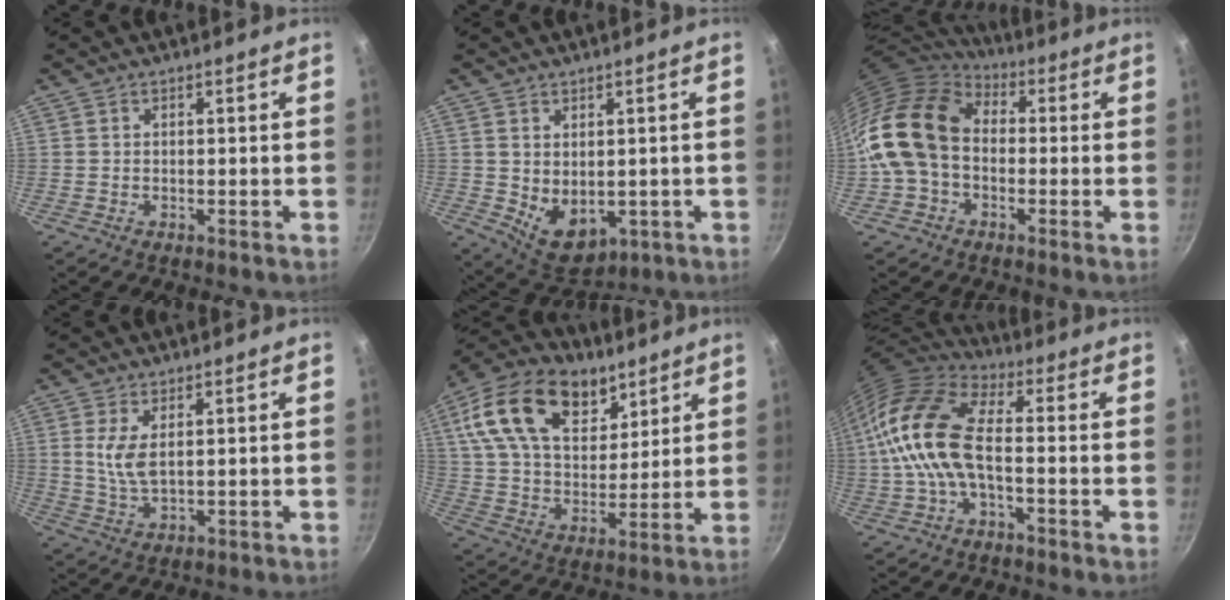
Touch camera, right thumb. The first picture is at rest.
{"total": 7.8, "force": [0.0, 5.4, 5.6], "torque": [-0.068, -0.017, 0.025]}
{"total": 16.8, "force": [-0.5, 12.3, 11.3], "torque": [-0.201, 0.040, -0.025]}
{"total": 5.2, "force": [1.4, 2.2, 4.5], "torque": [-0.091, -0.011, 0.034]}
{"total": 21.8, "force": [10.7, 13.6, 13.2], "torque": [-0.208, -0.026, 0.179]}
{"total": 15.0, "force": [-1.5, 7.2, 13.0], "torque": [-0.255, 0.033, -0.045]}